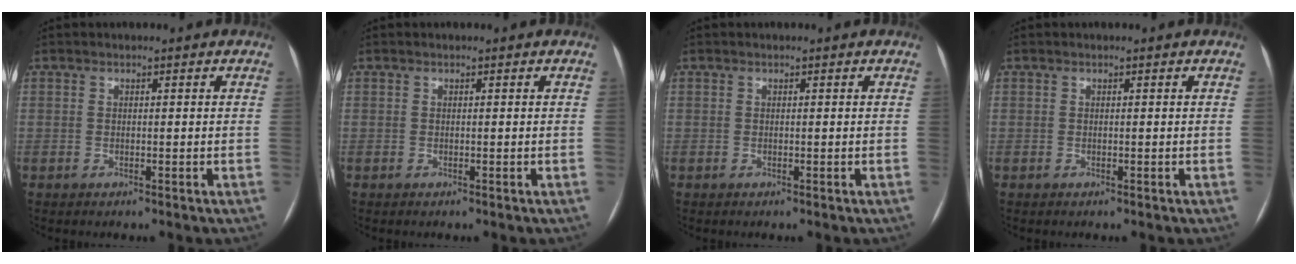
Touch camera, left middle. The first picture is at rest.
{"total": 0.0}
{"total": 0.0}
{"total": 0.0}